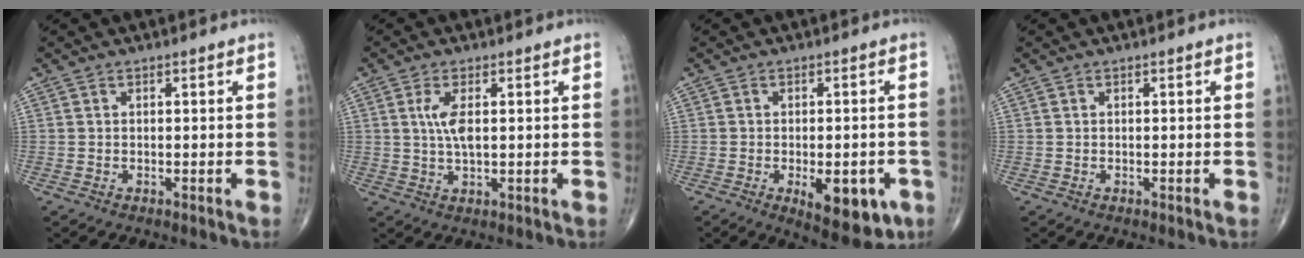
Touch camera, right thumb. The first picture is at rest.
{"total": 4.6, "force": [0.9, 1.7, 4.2], "torque": [-0.093, -0.003, 0.020]}
{"total": 11.1, "force": [-4.0, 5.0, 9.1], "torque": [-0.099, -0.001, -0.043]}
{"total": 0.0}